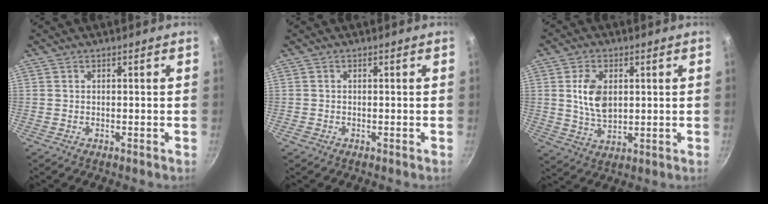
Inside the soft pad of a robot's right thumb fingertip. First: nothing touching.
{"total": 0.8, "force": [-0.4, 0.6, 0.3], "torque": [-0.007, -0.001, -0.009]}
{"total": 8.0, "force": [1.5, 5.0, 6.1], "torque": [-0.104, -0.011, 0.035]}